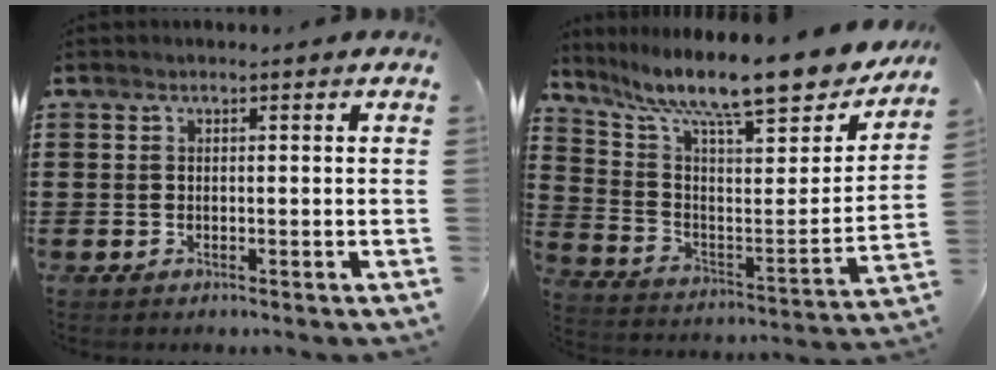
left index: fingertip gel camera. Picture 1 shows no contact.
{"total": 12.5, "force": [10.1, 1.5, 7.1], "torque": [-0.147, -0.083, 0.163]}